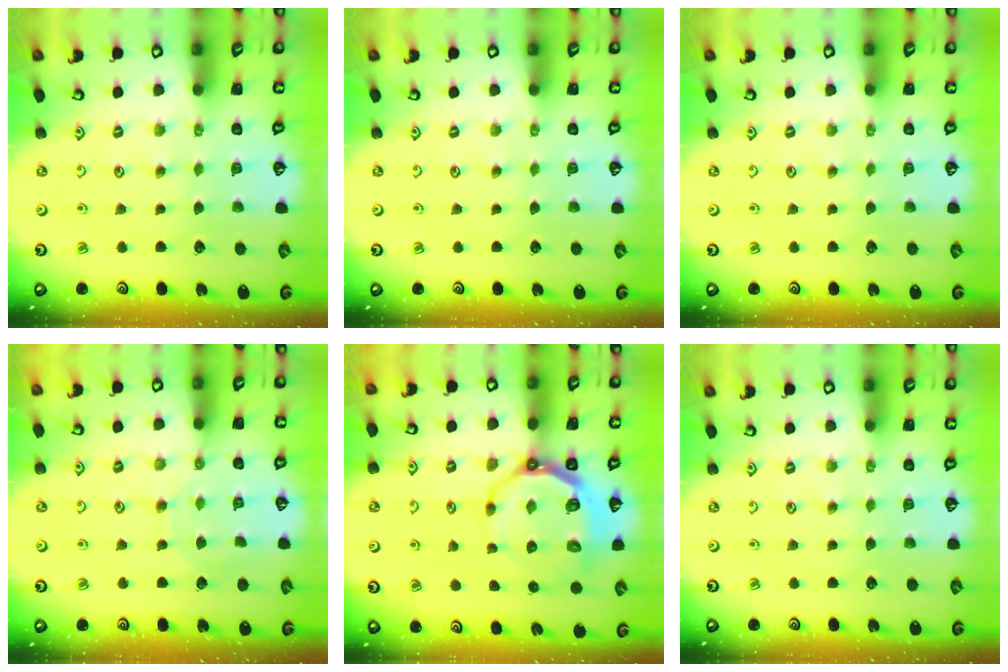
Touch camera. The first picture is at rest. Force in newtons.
{"total": 0.0}
{"total": 0.0}
{"total": 6.1, "press": 6.1, "slide": 0.4}
{"total": 8.7, "press": 7.9, "slide": 3.8}
{"total": 0.0}